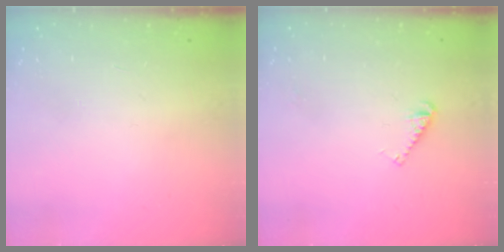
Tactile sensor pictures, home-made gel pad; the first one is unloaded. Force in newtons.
{"total": 3.4, "press": 3.4, "slide": 0.2}